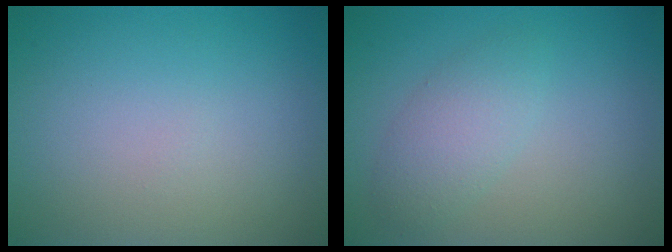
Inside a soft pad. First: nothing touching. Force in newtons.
{"total": 2.7, "press": 2.6, "slide": 0.1}